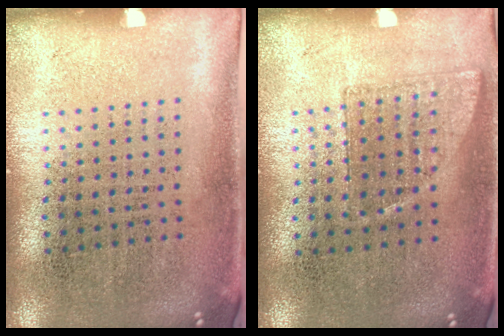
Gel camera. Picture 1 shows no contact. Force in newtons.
{"total": 0.7, "press": 0.7, "slide": 0.2}